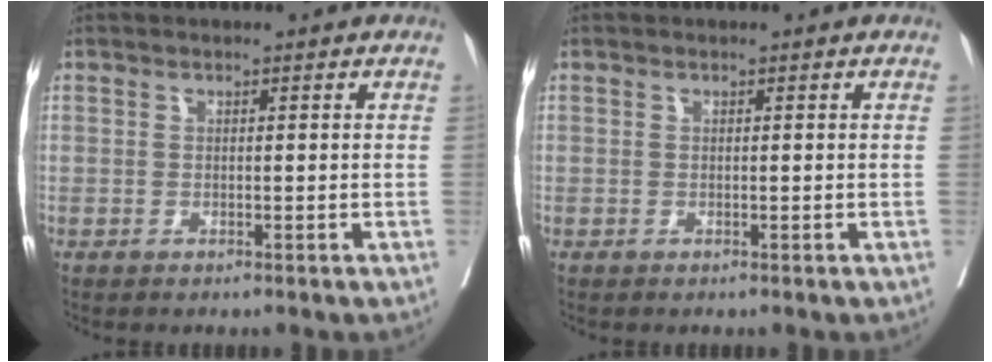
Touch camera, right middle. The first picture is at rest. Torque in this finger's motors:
{"motor_torque": [-0.01, 0.01, 0.00, 0.00]}